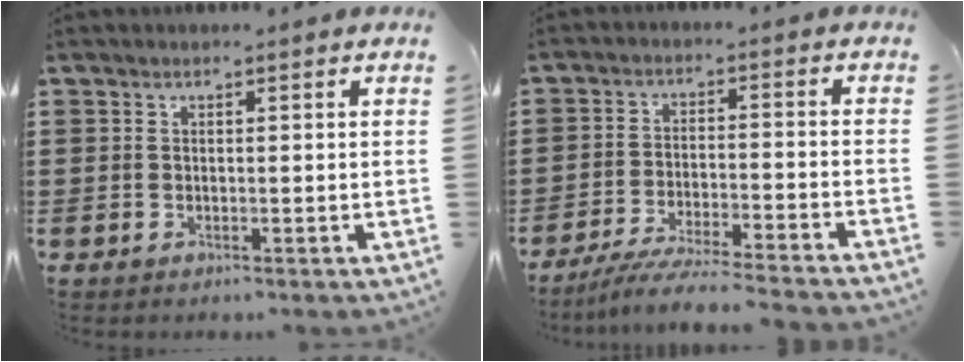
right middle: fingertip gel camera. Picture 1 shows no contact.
{"total": 5.7, "force": [-5.3, -0.4, 1.9], "torque": [-0.044, -0.019, -0.104]}